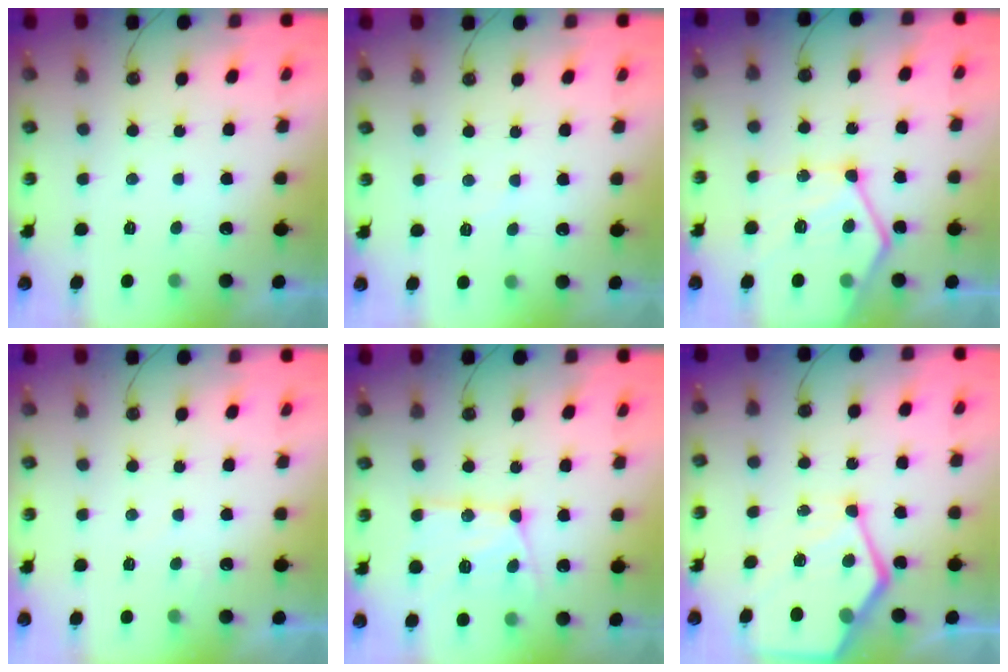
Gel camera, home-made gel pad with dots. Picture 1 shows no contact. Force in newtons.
{"total": 4.1, "press": 4.0, "slide": 0.5}
{"total": 16.5, "press": 16.4, "slide": 1.4}
{"total": 2.2, "press": 2.2, "slide": 0.3}
{"total": 16.3, "press": 16.3, "slide": 1.7}
{"total": 15.2, "press": 15.2, "slide": 1.3}